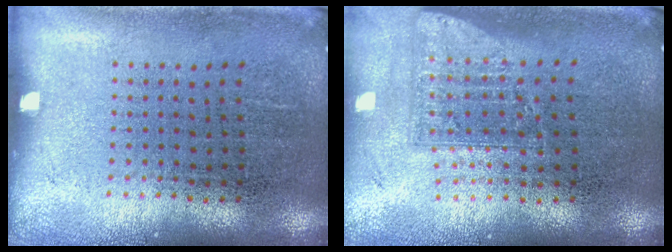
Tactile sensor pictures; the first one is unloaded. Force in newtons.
{"total": 1.7, "press": 1.3, "slide": 1.0}